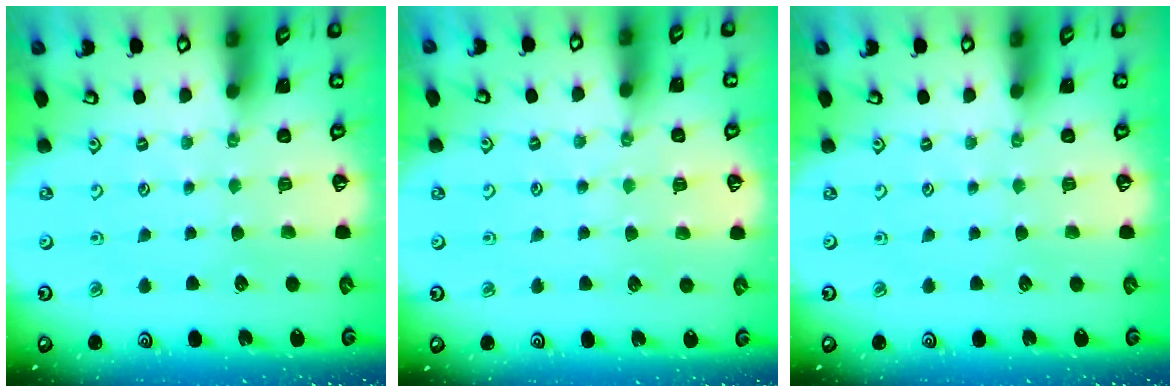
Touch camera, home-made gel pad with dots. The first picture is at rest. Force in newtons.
{"total": 4.4, "press": 4.4, "slide": 0.5}
{"total": 0.0}